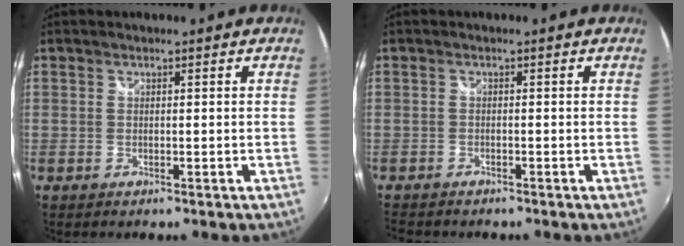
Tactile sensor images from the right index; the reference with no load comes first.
{"total": 2.7, "force": [-2.5, 1.0, 0.6], "torque": [-0.023, -0.011, -0.045]}